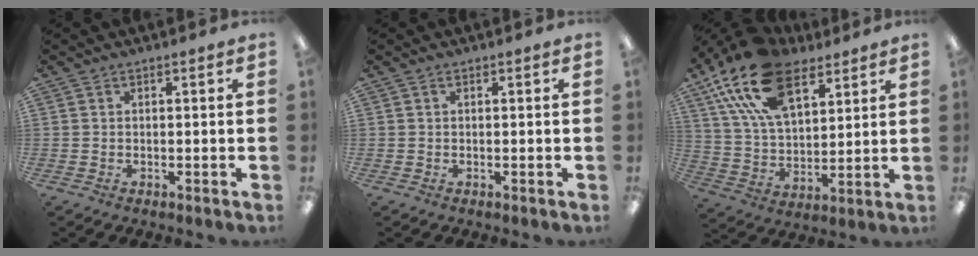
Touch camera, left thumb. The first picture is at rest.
{"total": 0.0}
{"total": 21.1, "force": [12.1, 11.5, 12.8], "torque": [-0.258, -0.041, 0.219]}